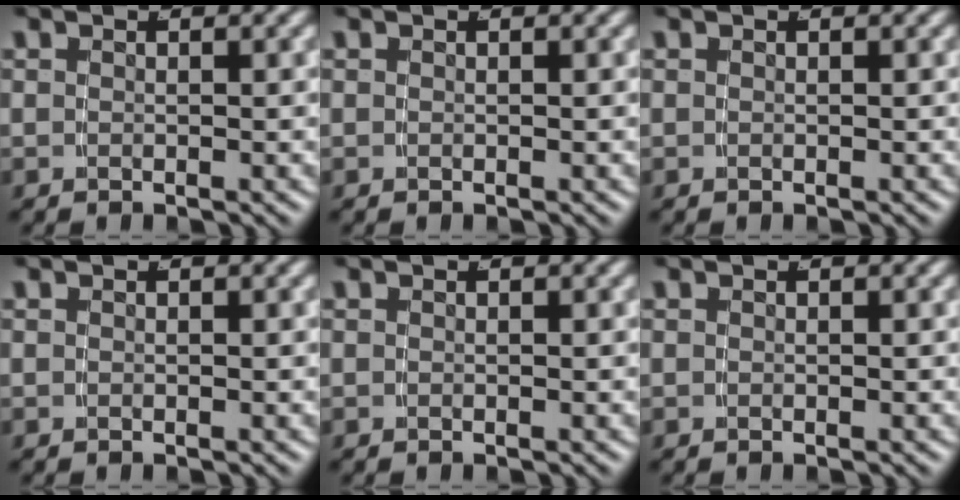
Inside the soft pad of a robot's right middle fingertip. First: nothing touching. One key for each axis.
{"total": 0.0}
{"total": 0.0}
{"total": 0.0}
{"total": 0.0}
{"total": 0.0}